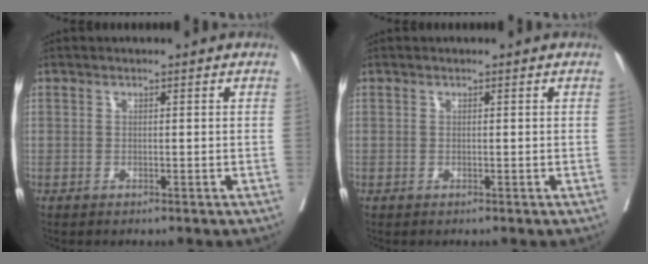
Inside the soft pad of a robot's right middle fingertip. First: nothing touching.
{"total": 0.0}